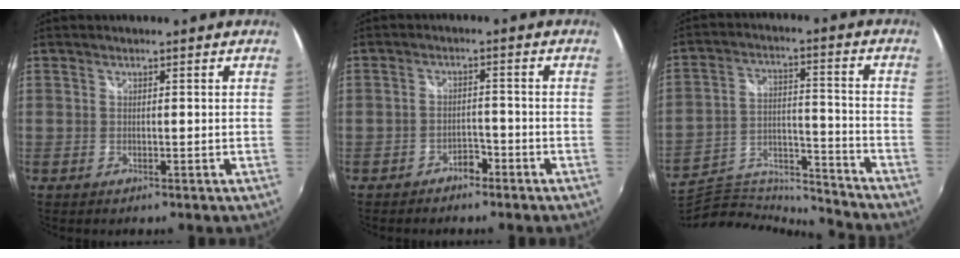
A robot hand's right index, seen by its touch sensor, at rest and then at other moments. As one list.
[{"total": 2.8, "force": [-2.3, 1.4, 0.9], "torque": [-0.022, 0.004, -0.035]}, {"total": 15.0, "force": [-14.2, 3.0, 3.9], "torque": [-0.079, 0.012, -0.244]}]